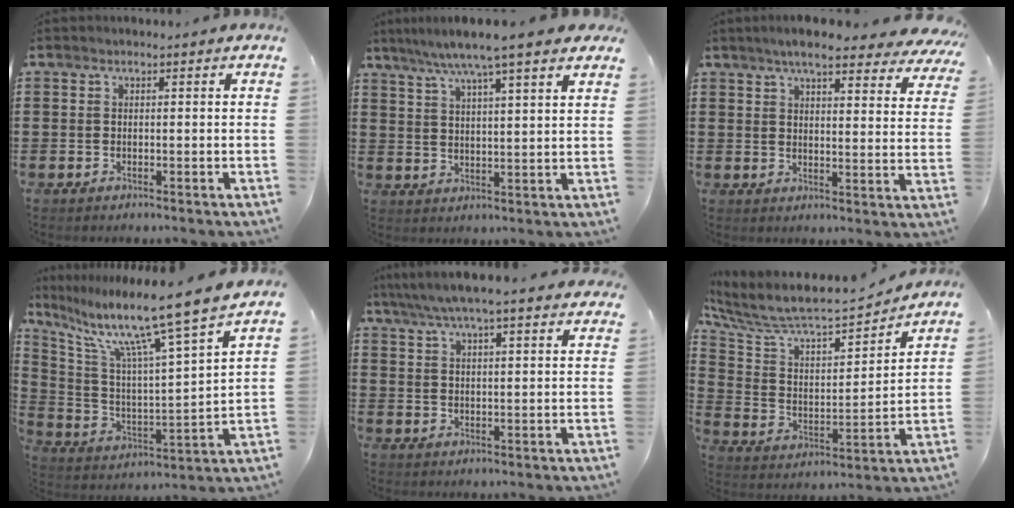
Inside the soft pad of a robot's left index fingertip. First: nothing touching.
{"total": 6.7, "force": [5.1, -0.4, 4.2], "torque": [-0.096, -0.016, 0.086]}
{"total": 6.7, "force": [5.8, 0.6, 3.3], "torque": [-0.074, -0.020, 0.100]}
{"total": 12.4, "force": [9.5, -0.7, 8.0], "torque": [-0.171, -0.077, 0.143]}
{"total": 5.6, "force": [4.9, -0.1, 2.6], "torque": [-0.066, -0.020, 0.085]}
{"total": 7.4, "force": [6.7, 1.5, 2.9], "torque": [-0.091, -0.060, 0.107]}